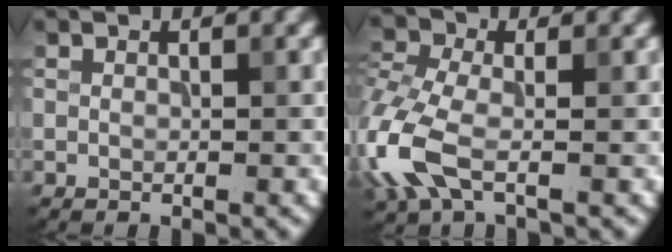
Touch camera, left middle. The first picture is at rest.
{"total": 6.0, "force": [-2.1, 3.3, 4.6], "torque": [-0.127, -0.004, -0.058]}